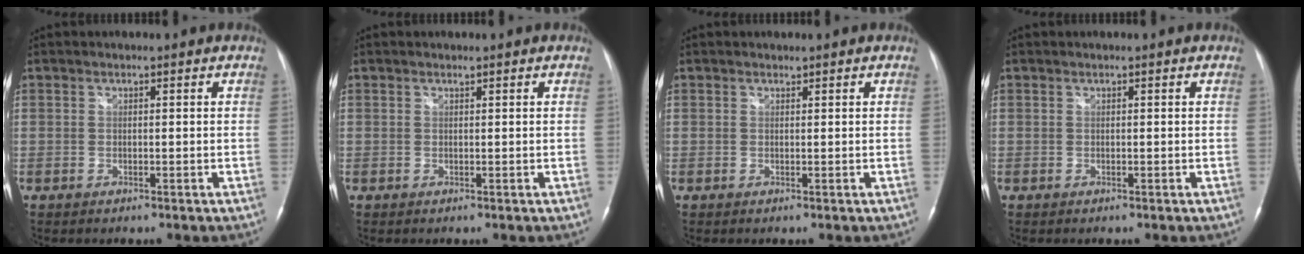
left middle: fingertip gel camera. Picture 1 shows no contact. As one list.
[{"total": 0.0}, {"total": 0.0}, {"total": 0.0}]